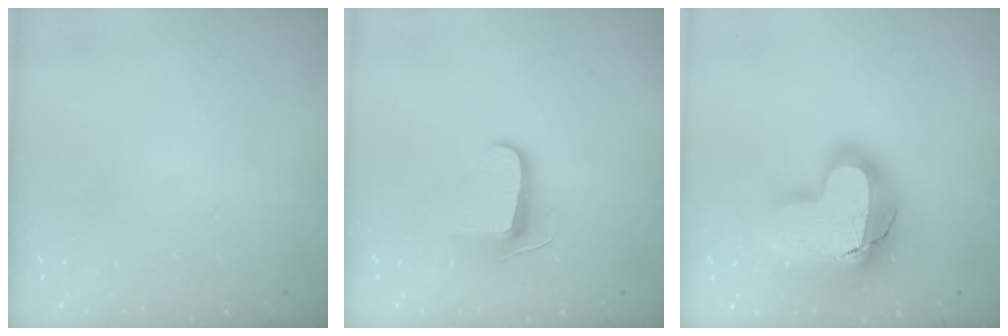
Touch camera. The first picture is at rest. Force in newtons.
{"total": 9.1, "press": 9.0, "slide": 1.0}
{"total": 23.0, "press": 22.9, "slide": 1.6}